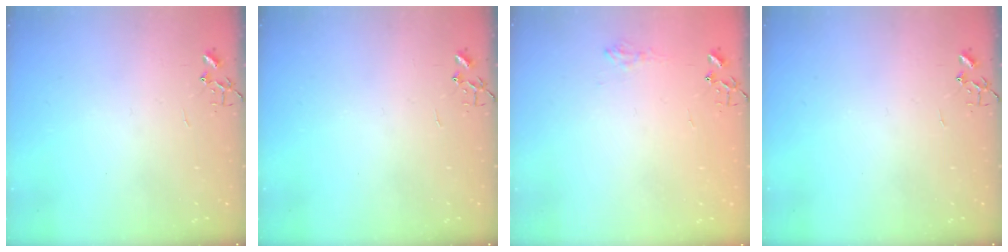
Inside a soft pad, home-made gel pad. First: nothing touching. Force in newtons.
{"total": 0.0}
{"total": 6.9, "press": 6.9, "slide": 0.5}
{"total": 0.0}